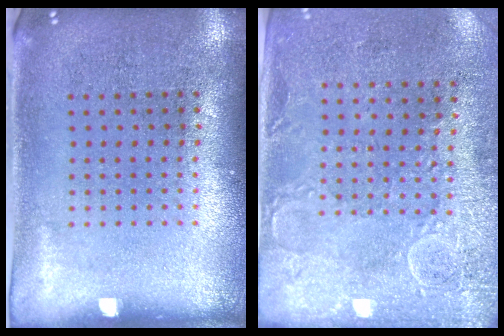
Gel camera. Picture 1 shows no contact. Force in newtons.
{"total": 2.9, "press": 2.5, "slide": 1.5}